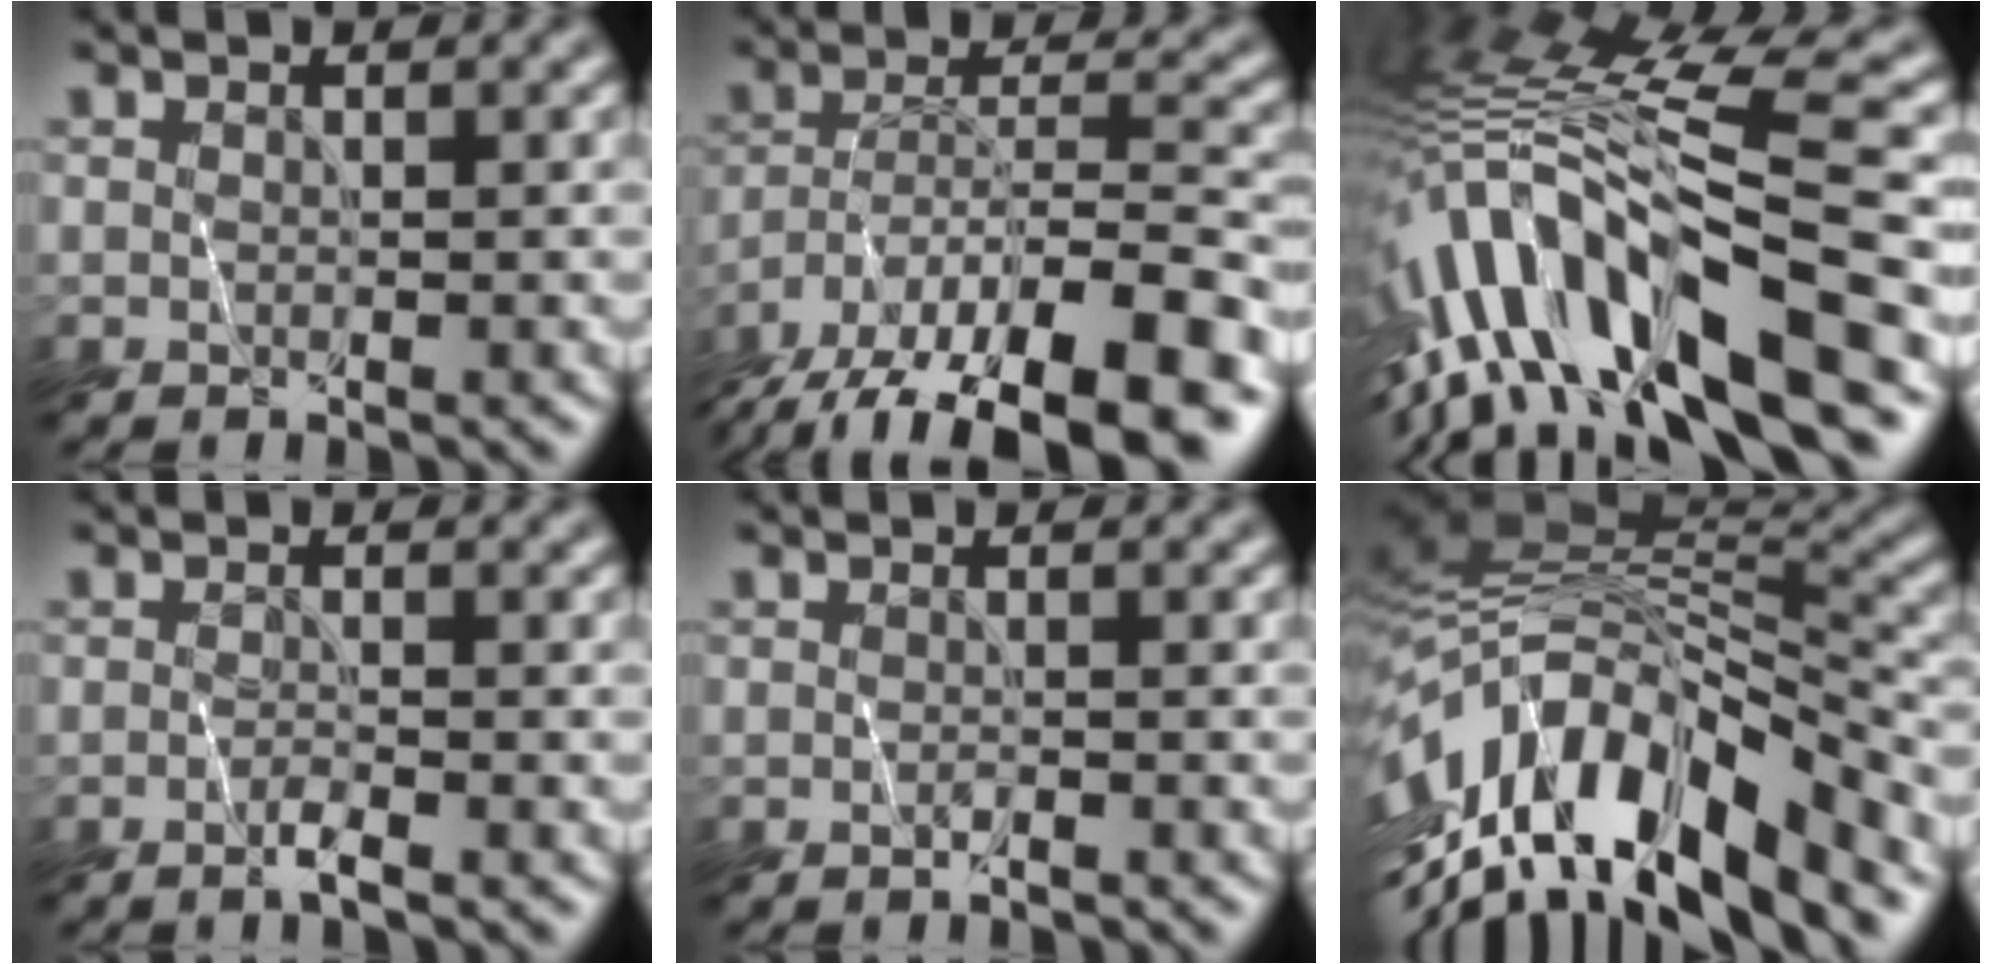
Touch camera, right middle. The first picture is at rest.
{"total": 13.7, "force": [-10.7, 4.5, 7.2], "torque": [-0.134, -0.008, -0.162]}
{"total": 13.6, "force": [-5.9, 3.1, 11.8], "torque": [-0.210, 0.029, -0.104]}
{"total": 1.3, "force": [-1.1, -0.5, 0.5], "torque": [-0.014, 0.000, -0.026]}
{"total": 0.8, "force": [-0.7, 0.0, 0.4], "torque": [-0.013, -0.004, -0.014]}
{"total": 13.2, "force": [-6.9, 4.7, 10.3], "torque": [-0.186, 0.020, -0.129]}